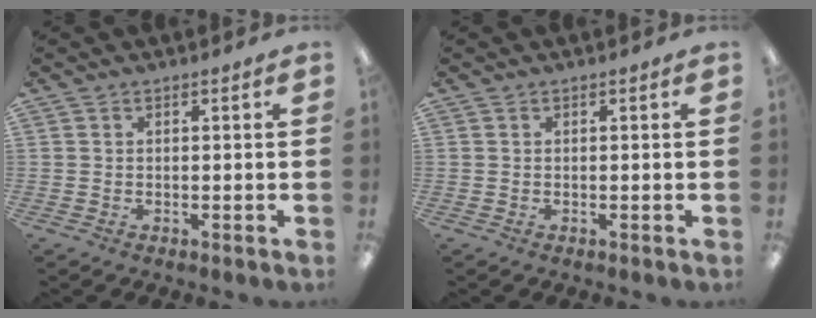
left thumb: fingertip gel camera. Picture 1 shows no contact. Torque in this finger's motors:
{"motor_torque": [0.00, 0.00, 0.02, -0.02, 0.00]}